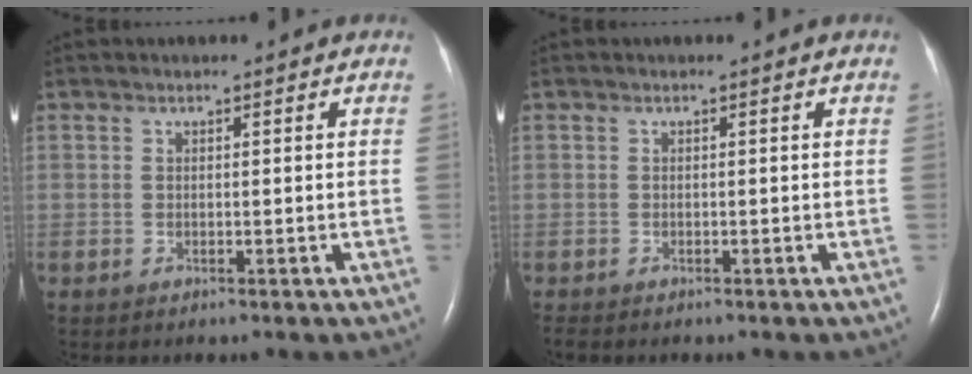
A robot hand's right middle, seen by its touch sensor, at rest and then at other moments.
{"total": 0.8, "force": [-0.7, 0.1, 0.3], "torque": [-0.009, -0.003, -0.012]}